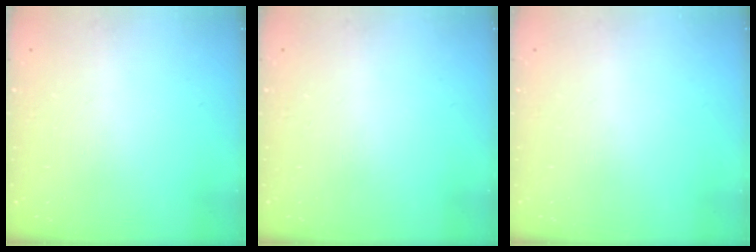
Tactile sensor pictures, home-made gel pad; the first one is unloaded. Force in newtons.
{"total": 0.0}
{"total": 0.0}